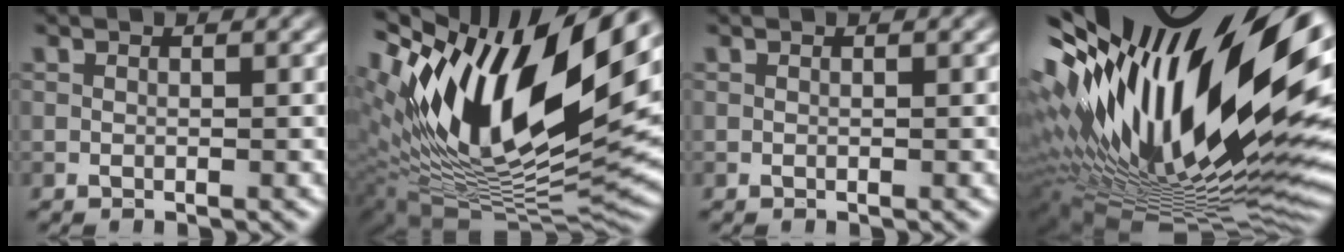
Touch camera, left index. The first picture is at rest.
{"total": 17.5, "force": [4.7, 7.2, 15.2], "torque": [-0.272, 0.013, 0.075]}
{"total": 0.0}
{"total": 19.9, "force": [3.6, 7.6, 18.1], "torque": [-0.326, -0.023, 0.070]}